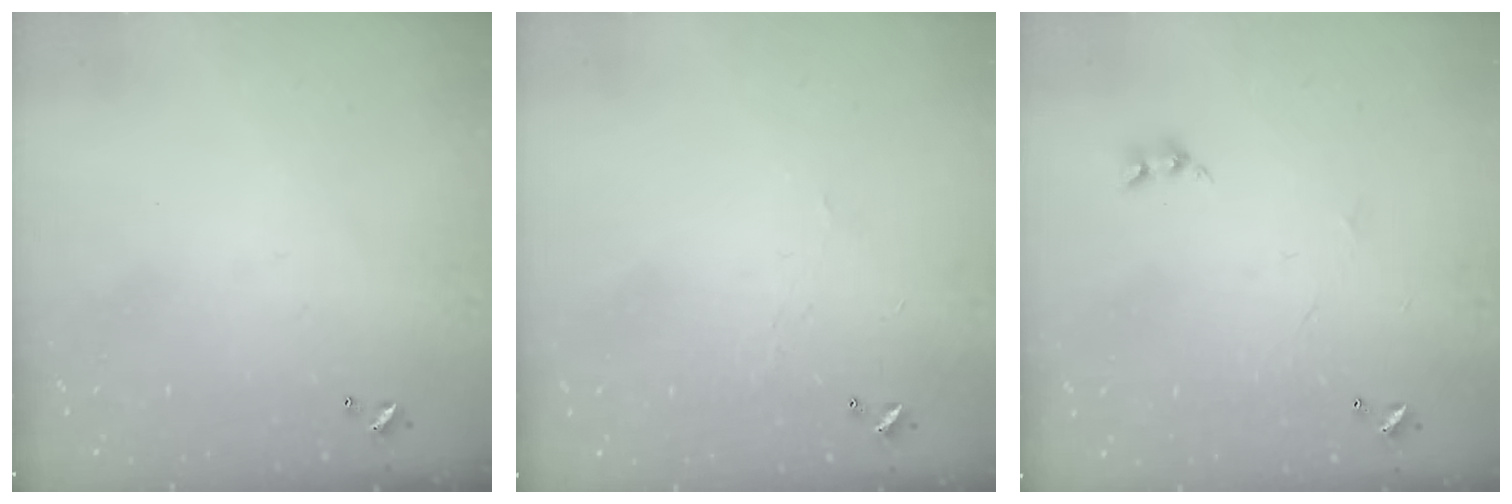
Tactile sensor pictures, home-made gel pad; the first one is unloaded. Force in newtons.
{"total": 0.8, "press": 0.7, "slide": 0.4}
{"total": 2.1, "press": 2.0, "slide": 0.5}